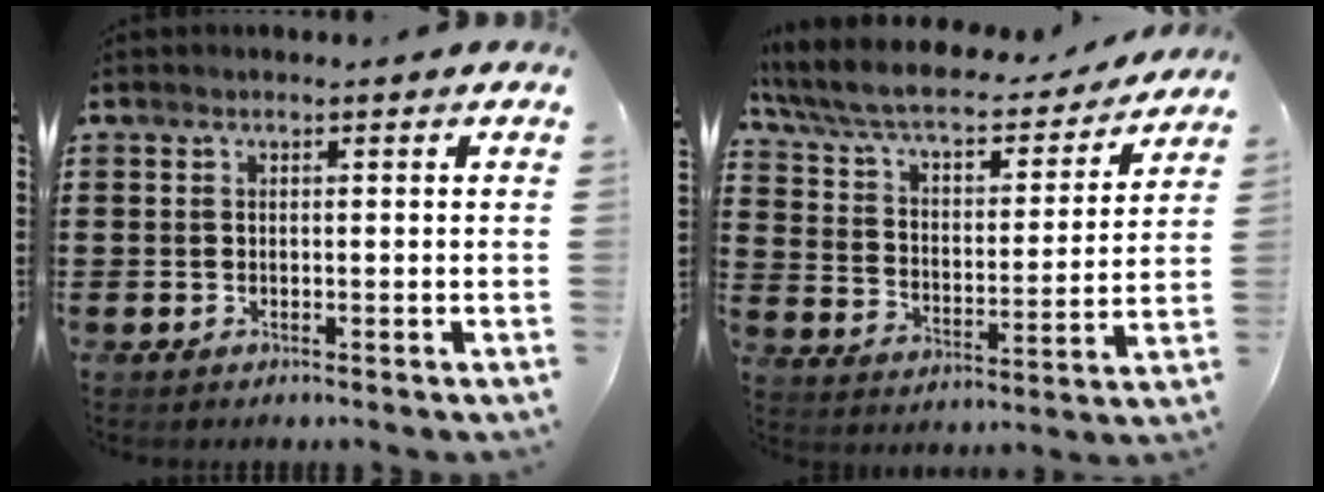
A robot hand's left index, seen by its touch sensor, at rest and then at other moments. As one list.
[{"total": 7.5, "force": [6.4, 1.6, 3.6], "torque": [-0.096, -0.041, 0.106]}]